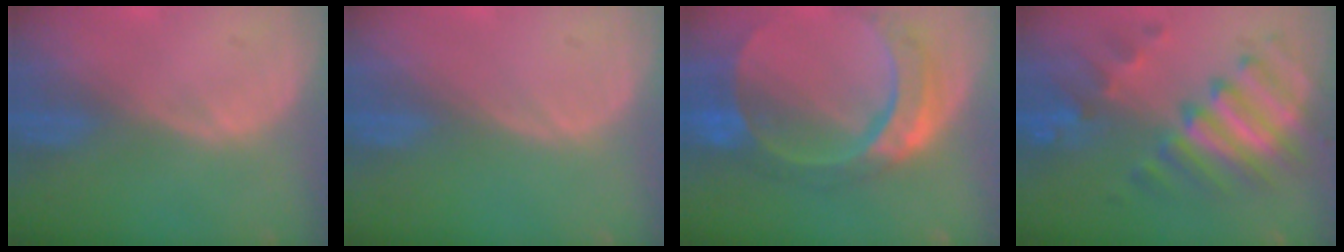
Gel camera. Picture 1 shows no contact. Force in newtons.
{"total": 0.0}
{"total": 11.0, "press": 9.2, "slide": 6.1}
{"total": 9.3, "press": 9.3, "slide": 0.6}